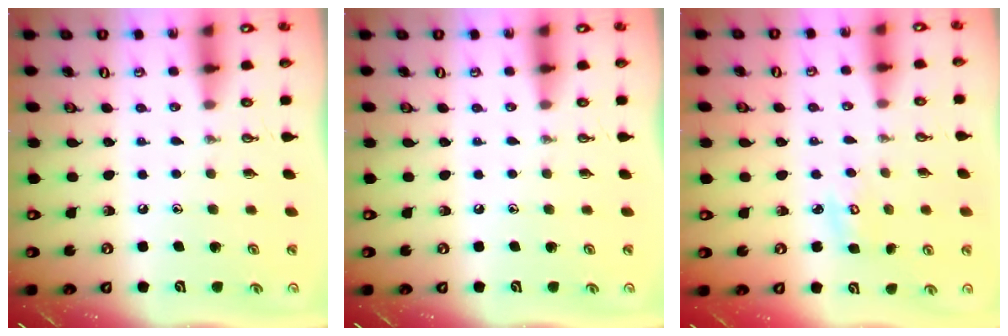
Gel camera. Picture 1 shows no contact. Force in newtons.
{"total": 0.0}
{"total": 2.9, "press": 2.9, "slide": 0.2}